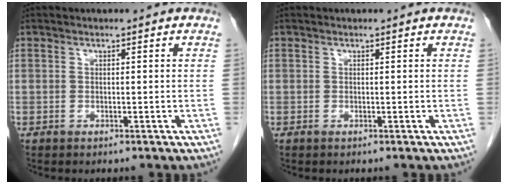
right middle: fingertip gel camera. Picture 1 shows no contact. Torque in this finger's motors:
{"motor_torque": [0.00, 0.00, 0.00, 0.00]}